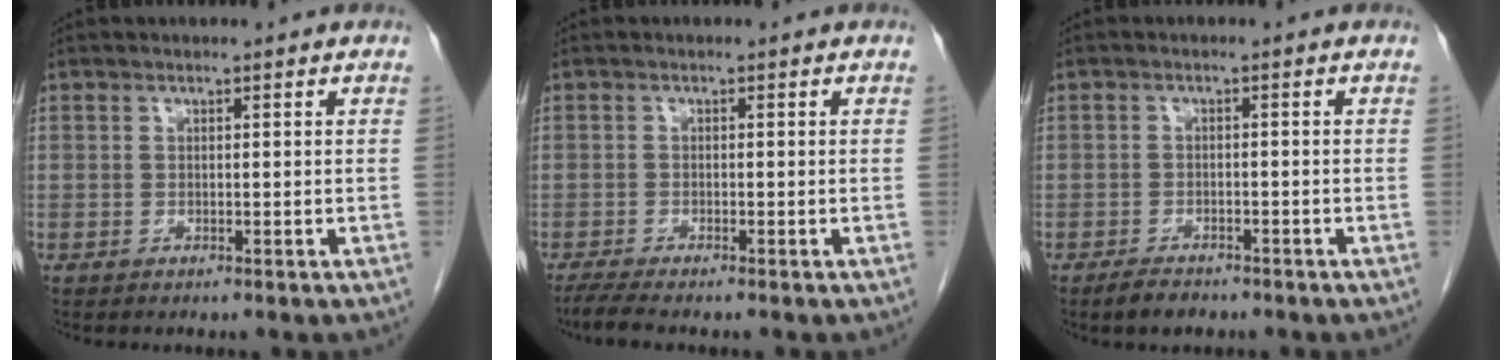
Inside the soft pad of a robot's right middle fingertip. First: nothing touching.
{"total": 3.2, "force": [-2.7, 0.0, 1.8], "torque": [-0.037, -0.009, -0.047]}
{"total": 3.0, "force": [-2.4, 1.2, 1.3], "torque": [-0.027, -0.002, -0.035]}